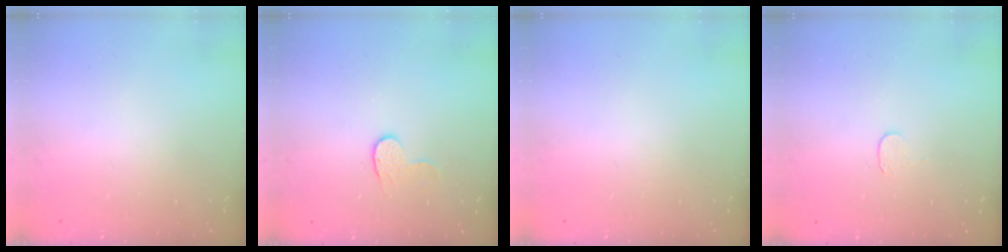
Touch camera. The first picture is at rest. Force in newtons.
{"total": 4.1, "press": 4.1, "slide": 0.4}
{"total": 0.0}
{"total": 3.7, "press": 3.7, "slide": 0.4}